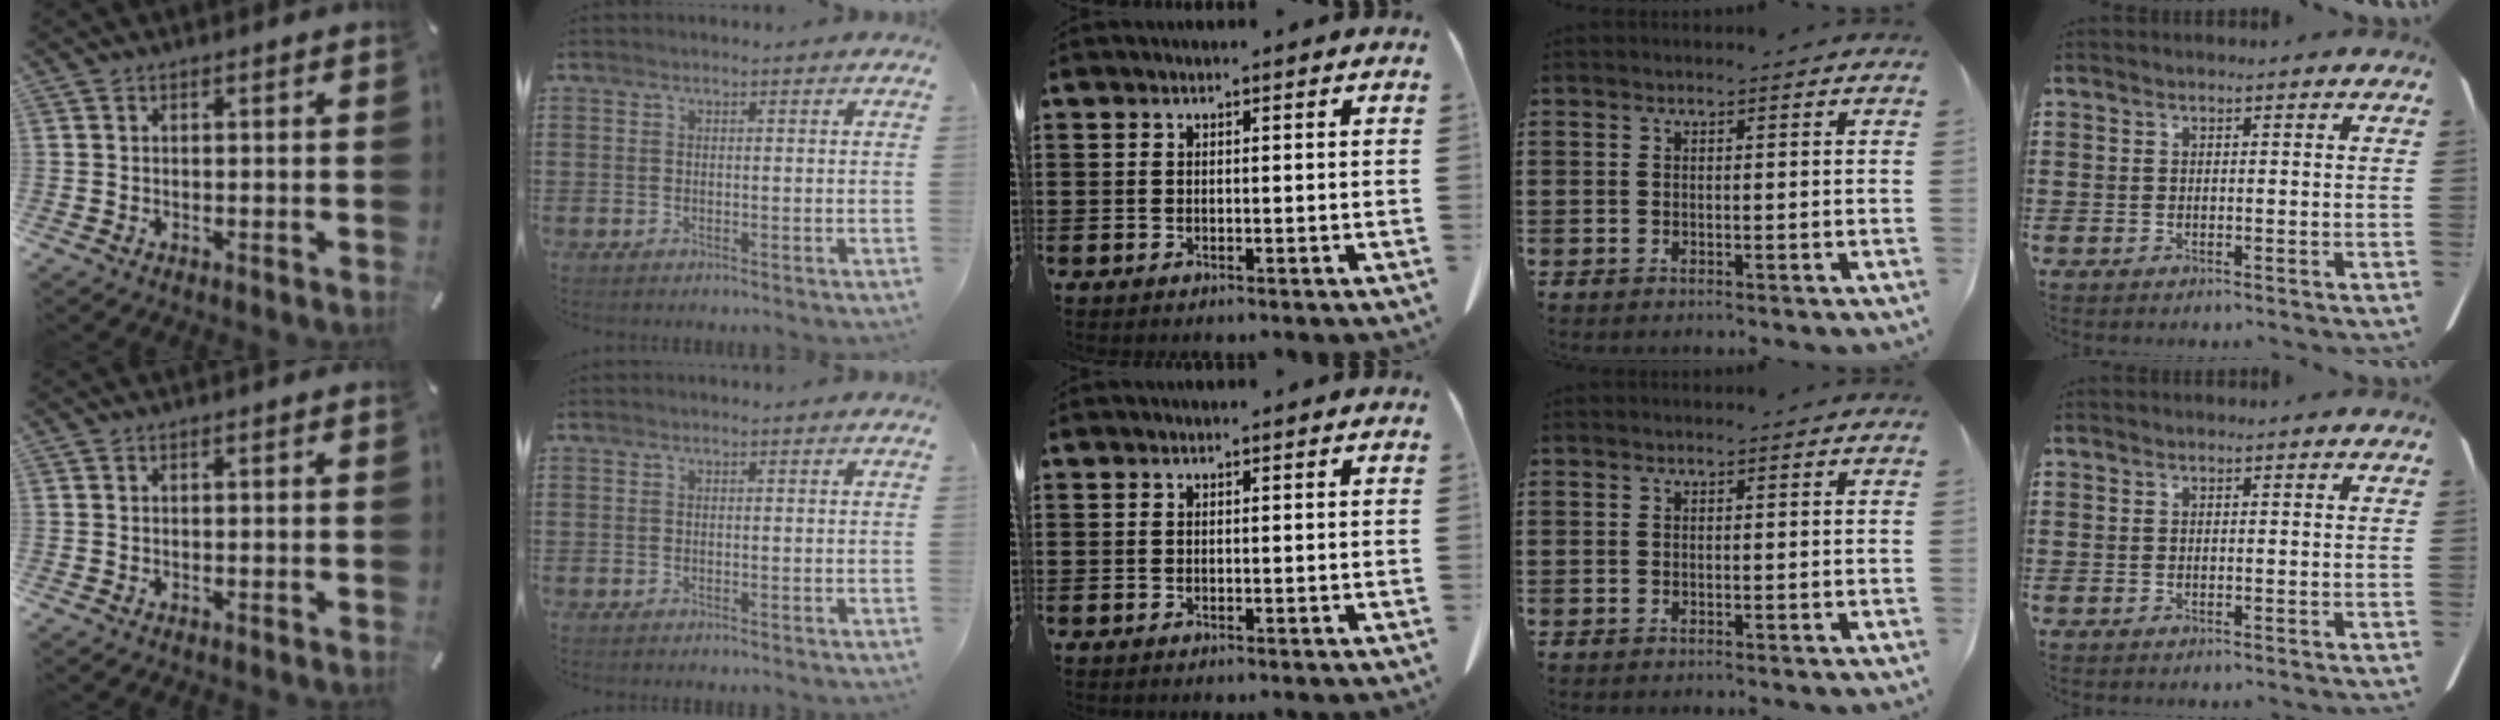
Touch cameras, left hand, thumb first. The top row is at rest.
{}